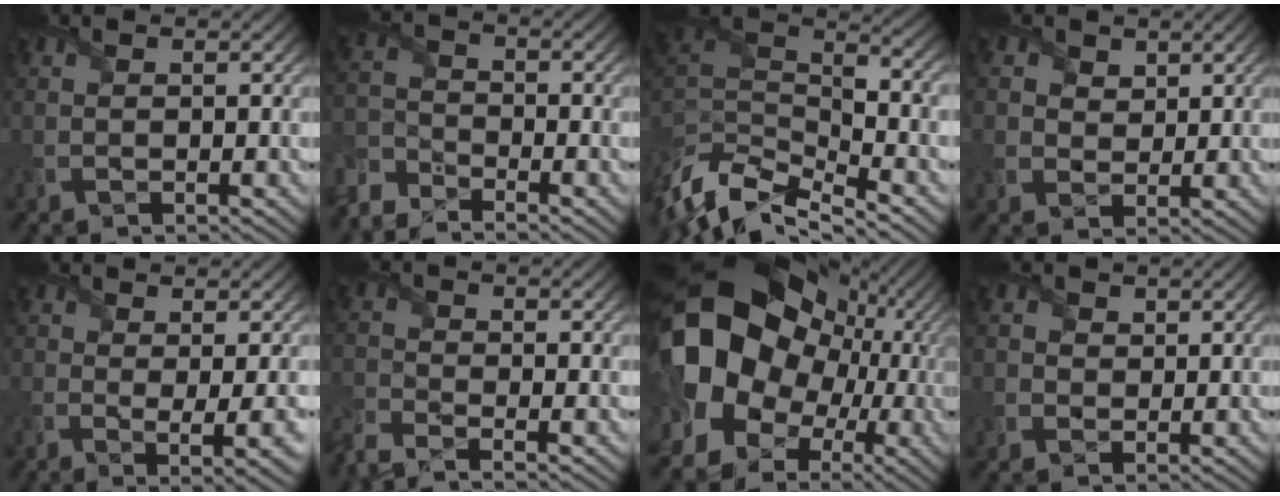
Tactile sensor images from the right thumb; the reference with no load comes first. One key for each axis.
{"total": 5.2, "fx": -4.8, "fy": 1.6, "fz": 1.3, "tx": -0.039, "ty": -0.009, "tz": -0.116}
{"total": 11.1, "fx": -6.4, "fy": 4.1, "fz": 8.0, "tx": -0.181, "ty": 0.000, "tz": -0.124}
{"total": 3.6, "fx": 1.8, "fy": 2.8, "fz": 1.2, "tx": -0.052, "ty": -0.006, "tz": 0.030}
{"total": 3.9, "fx": -0.3, "fy": 0.7, "fz": 3.8, "tx": -0.070, "ty": -0.012, "tz": -0.003}
{"total": 4.2, "fx": -3.6, "fy": 0.8, "fz": 2.1, "tx": -0.057, "ty": -0.014, "tz": -0.085}
{"total": 19.7, "fx": 0.5, "fy": 15.9, "fz": 11.5, "tx": -0.228, "ty": -0.029, "tz": 0.033}
{"total": 1.9, "fx": 0.6, "fy": 1.7, "fz": 0.3, "tx": -0.019, "ty": -0.001, "tz": 0.007}